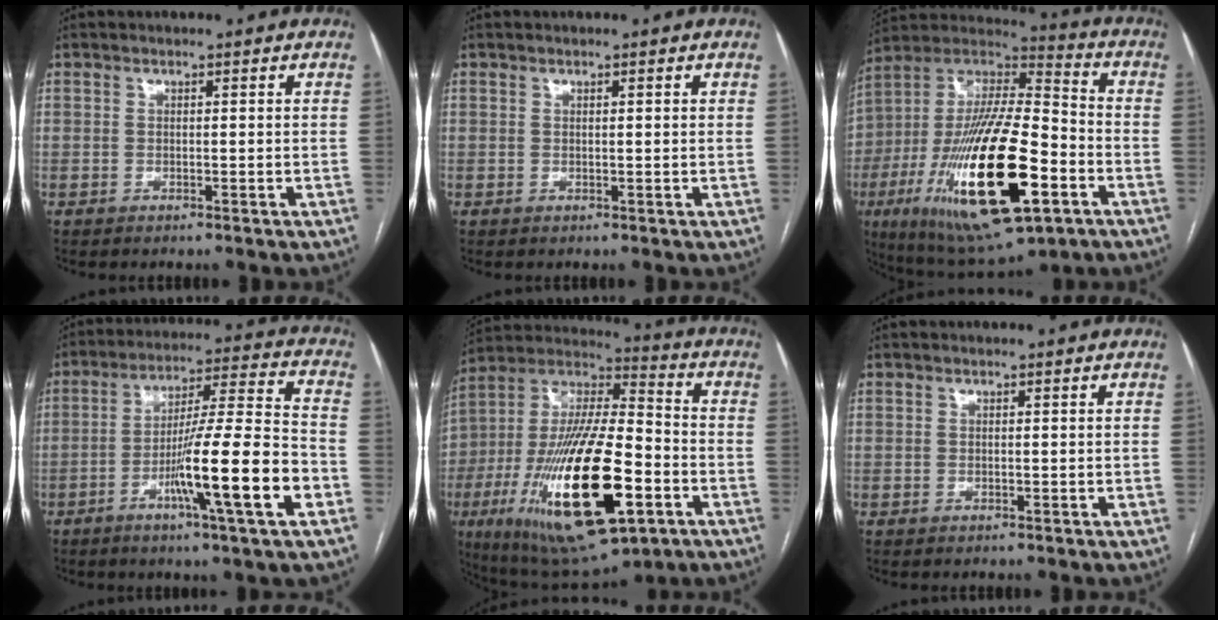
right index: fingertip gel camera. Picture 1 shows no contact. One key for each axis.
{"total": 0.6, "fx": 0.2, "fy": 0.0, "fz": 0.5, "tx": -0.010, "ty": 0.003, "tz": 0.003}
{"total": 28.0, "fx": -9.1, "fy": 8.5, "fz": 25.1, "tx": -0.492, "ty": -0.023, "tz": -0.146}
{"total": 16.0, "fx": -5.9, "fy": -0.4, "fz": 14.9, "tx": -0.250, "ty": -0.008, "tz": -0.098}
{"total": 27.7, "fx": -8.9, "fy": 9.0, "fz": 24.6, "tx": -0.488, "ty": -0.017, "tz": -0.139}
{"total": 0.0}